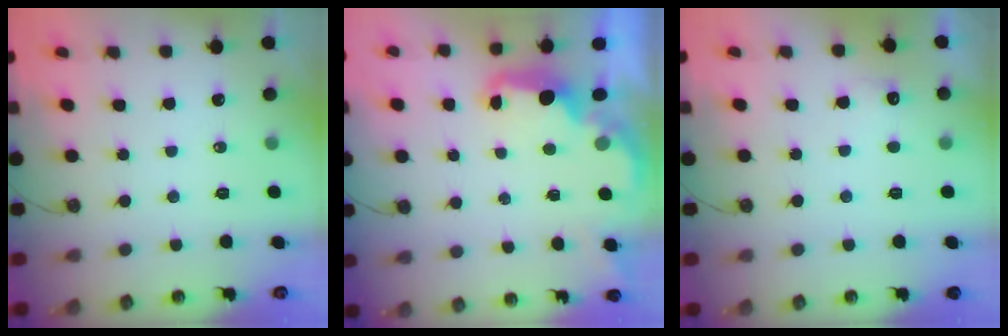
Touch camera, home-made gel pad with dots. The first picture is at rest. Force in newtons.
{"total": 2.4, "press": 2.3, "slide": 0.8}
{"total": 6.2, "press": 6.1, "slide": 1.2}